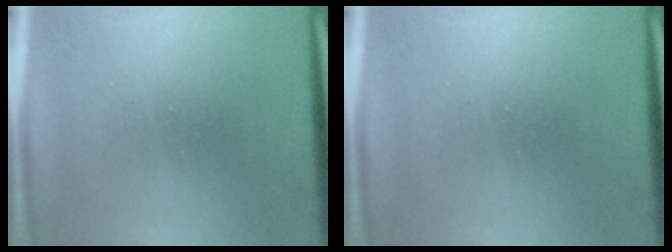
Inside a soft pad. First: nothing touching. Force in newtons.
{"total": 0.0}